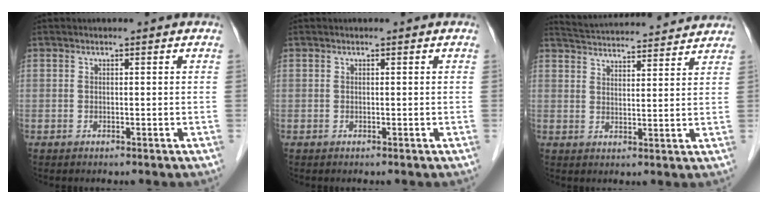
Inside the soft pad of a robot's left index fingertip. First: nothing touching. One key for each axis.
{"total": 0.0}
{"total": 16.1, "fx": 15.4, "fy": 1.7, "fz": 4.5, "tx": -0.082, "ty": 0.034, "tz": 0.216}